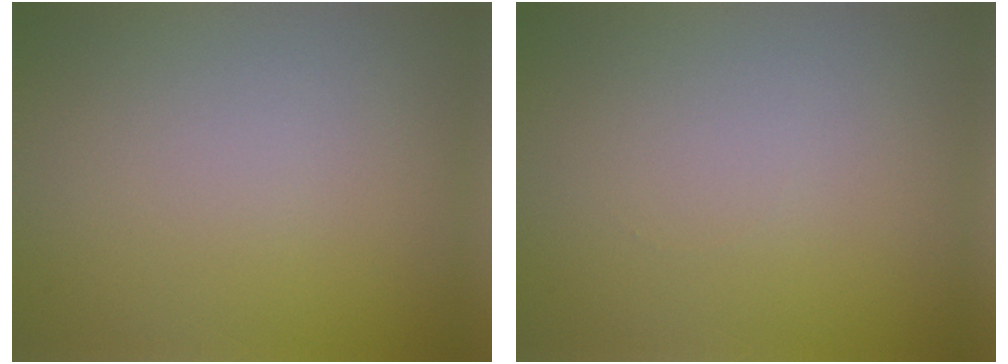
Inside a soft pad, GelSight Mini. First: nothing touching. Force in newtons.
{"total": 0.0}